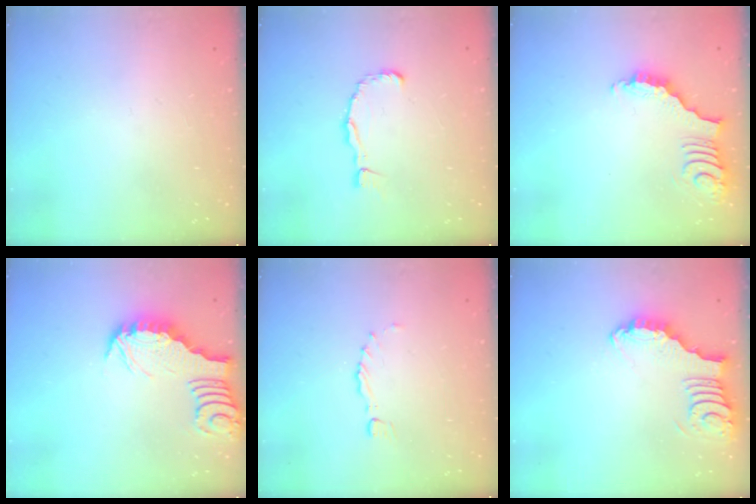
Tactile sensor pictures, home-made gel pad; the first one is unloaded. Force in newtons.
{"total": 4.9, "press": 4.9, "slide": 0.6}
{"total": 3.7, "press": 3.6, "slide": 0.7}
{"total": 2.9, "press": 2.9, "slide": 0.3}
{"total": 0.0}
{"total": 3.0, "press": 2.9, "slide": 0.3}